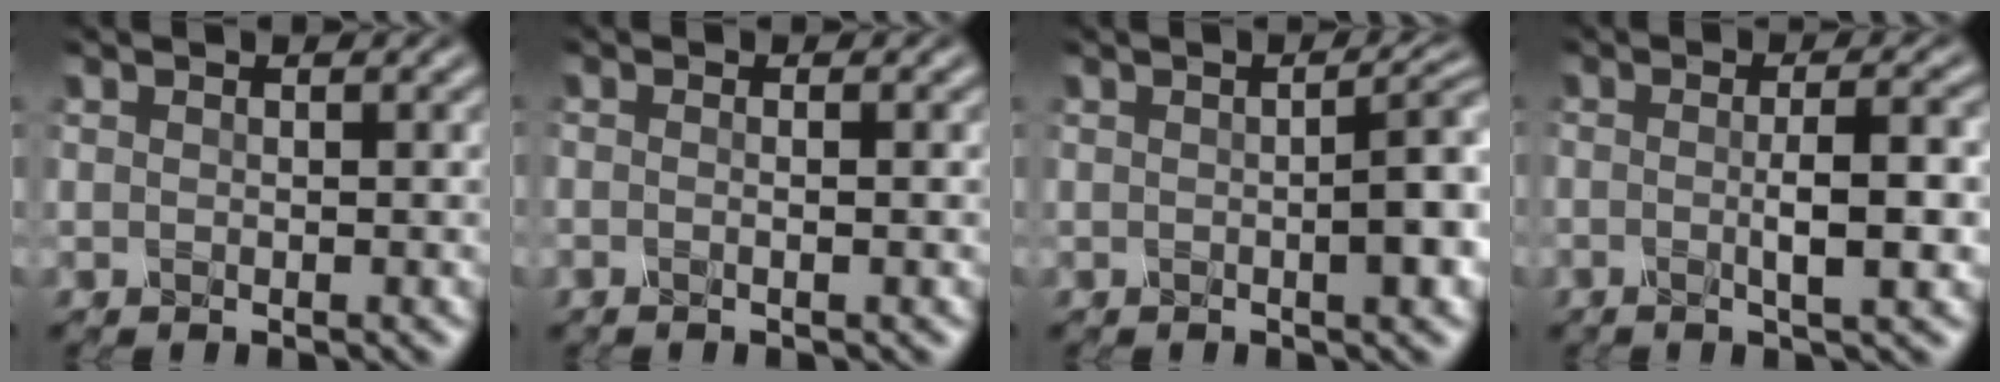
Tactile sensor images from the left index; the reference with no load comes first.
{"total": 1.1, "force": [-0.4, 0.3, 0.9], "torque": [-0.003, -0.006, -0.019]}
{"total": 5.8, "force": [-0.1, 2.0, 5.4], "torque": [-0.050, 0.015, -0.008]}
{"total": 4.4, "force": [-0.7, 0.9, 4.2], "torque": [-0.060, 0.003, -0.016]}